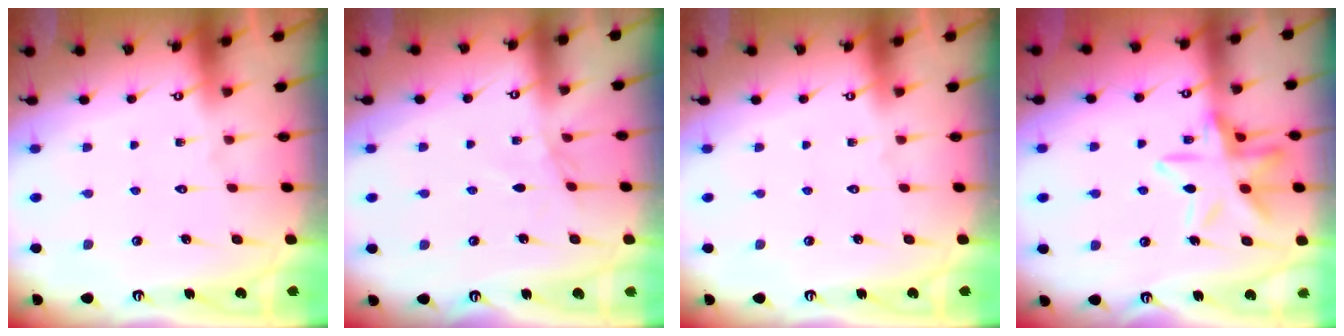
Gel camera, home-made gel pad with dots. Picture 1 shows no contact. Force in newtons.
{"total": 3.6, "press": 3.6, "slide": 0.5}
{"total": 0.0}
{"total": 15.9, "press": 15.8, "slide": 1.0}